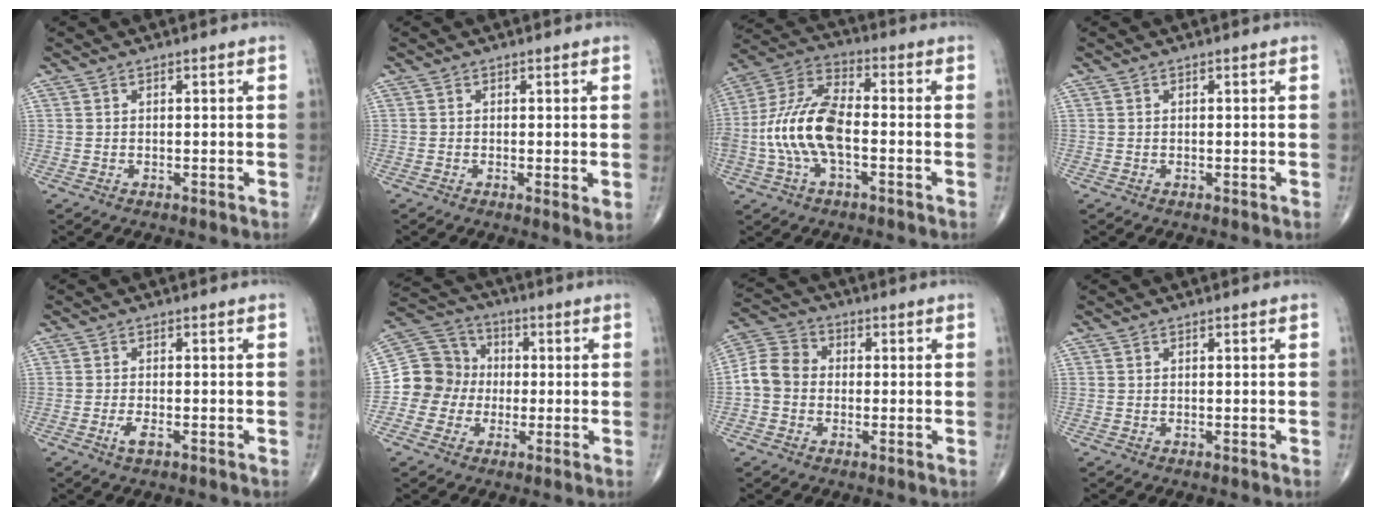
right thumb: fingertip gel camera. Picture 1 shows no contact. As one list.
[{"total": 2.1, "force": [-0.1, 0.5, 2.0], "torque": [-0.038, -0.010, -0.007]}, {"total": 15.6, "force": [-2.6, 7.3, 13.5], "torque": [-0.293, 0.037, -0.053]}, {"total": 0.0}, {"total": 2.1, "force": [-1.0, 0.7, 1.7], "torque": [-0.037, 0.001, -0.021]}, {"total": 11.0, "force": [-1.4, 10.5, 2.9], "torque": [-0.026, 0.040, -0.032]}, {"total": 7.7, "force": [-0.8, 6.5, 4.0], "torque": [-0.065, 0.029, -0.030]}, {"total": 0.0}]